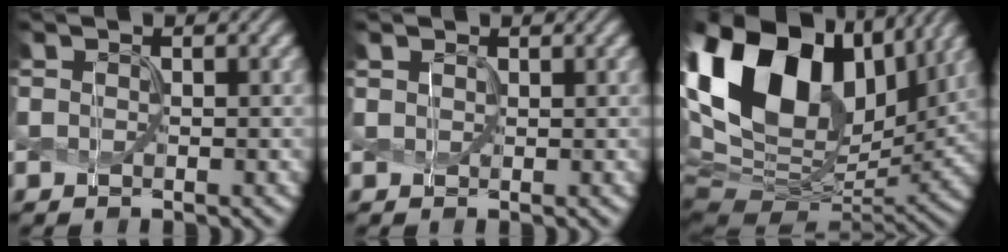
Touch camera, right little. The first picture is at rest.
{"total": 1.1, "force": [0.9, 0.5, 0.1], "torque": [-0.005, 0.001, 0.020]}
{"total": 19.6, "force": [6.9, 12.5, 13.4], "torque": [-0.283, 0.030, 0.124]}